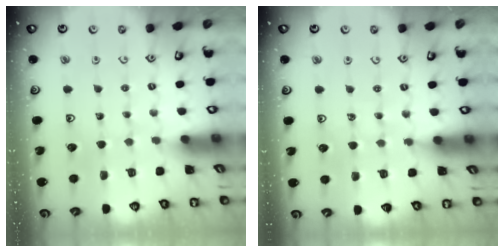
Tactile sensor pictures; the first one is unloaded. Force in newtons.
{"total": 4.7, "press": 4.2, "slide": 2.1}